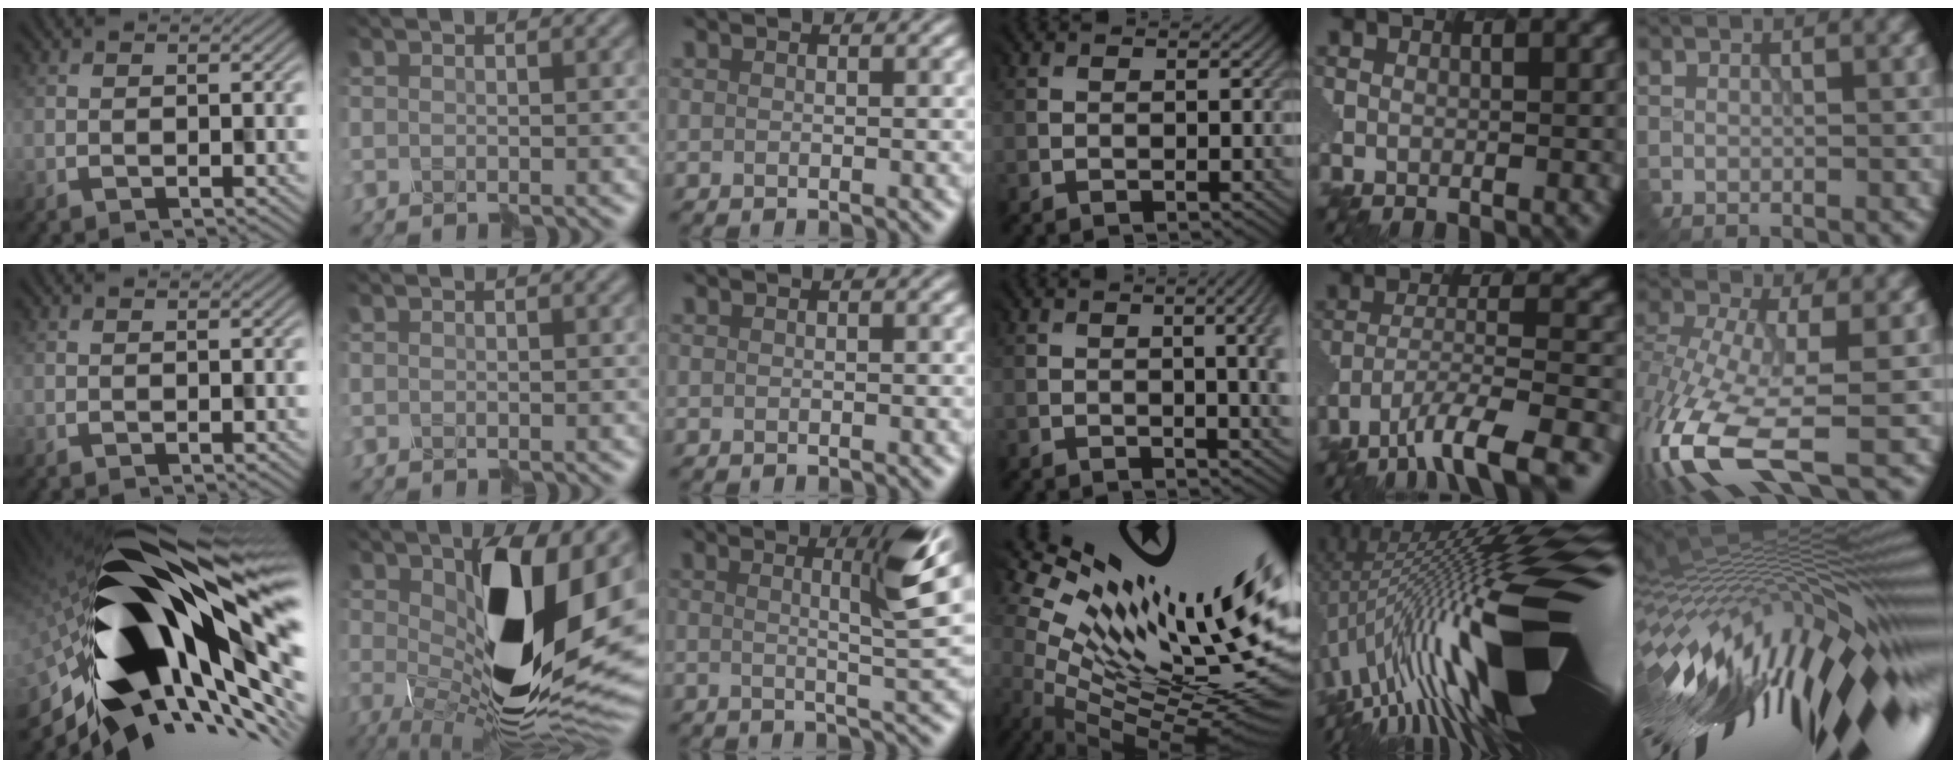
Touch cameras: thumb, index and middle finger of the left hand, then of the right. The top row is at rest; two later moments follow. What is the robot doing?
{"motion": "disassemble", "object": "hinged tin"}